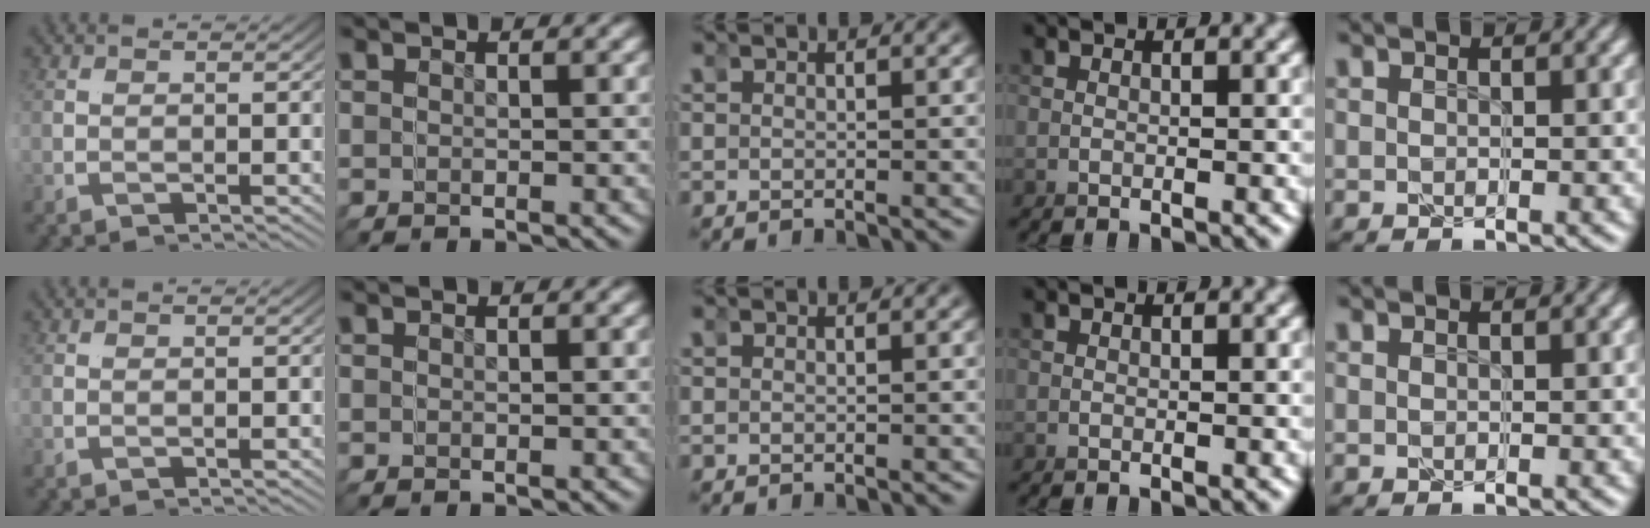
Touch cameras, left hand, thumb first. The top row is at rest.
{}